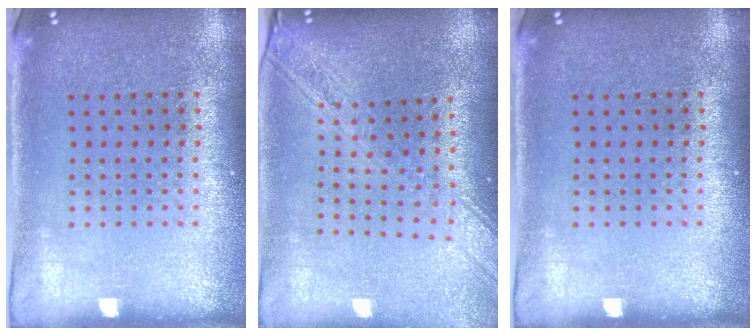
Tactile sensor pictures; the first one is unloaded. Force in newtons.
{"total": 2.1, "press": 1.8, "slide": 1.1}
{"total": 0.0}